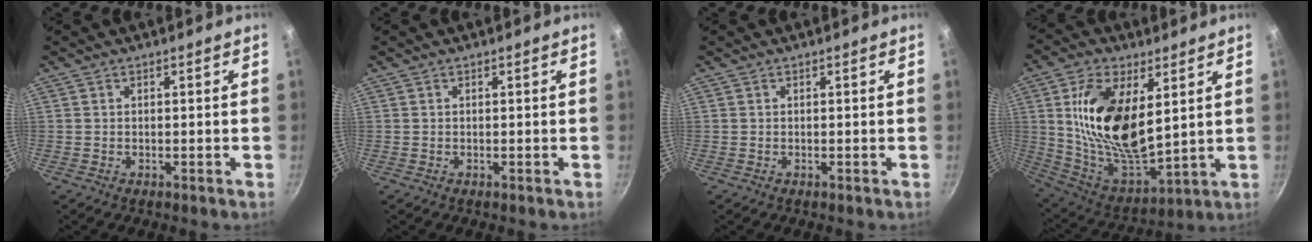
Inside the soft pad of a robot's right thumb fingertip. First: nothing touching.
{"total": 0.0}
{"total": 0.0}
{"total": 20.5, "force": [5.2, 10.5, 16.8], "torque": [-0.301, -0.035, 0.109]}